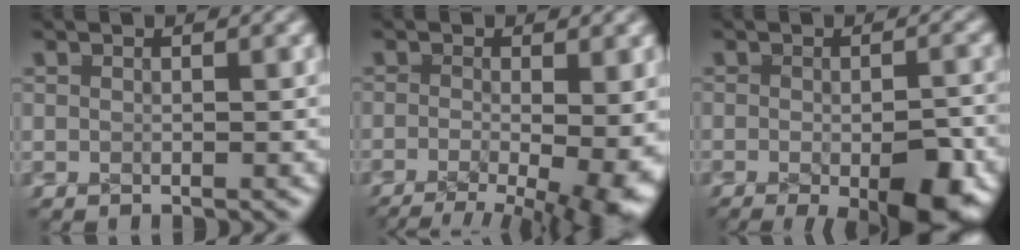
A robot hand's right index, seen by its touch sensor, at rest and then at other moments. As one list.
[{"total": 11.8, "force": [-6.0, 6.0, 8.3], "torque": [-0.097, -0.056, -0.068]}, {"total": 6.9, "force": [-3.4, 3.1, 5.2], "torque": [-0.074, -0.034, -0.038]}]